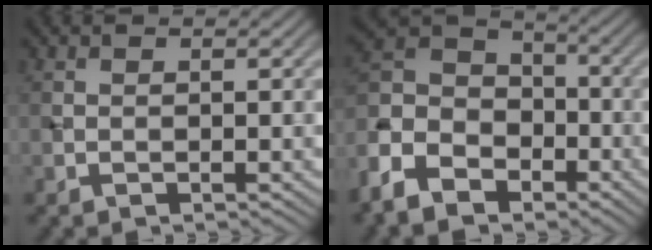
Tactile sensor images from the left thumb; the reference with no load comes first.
{"total": 12.2, "force": [-7.4, 7.5, 6.1], "torque": [-0.176, -0.029, -0.154]}